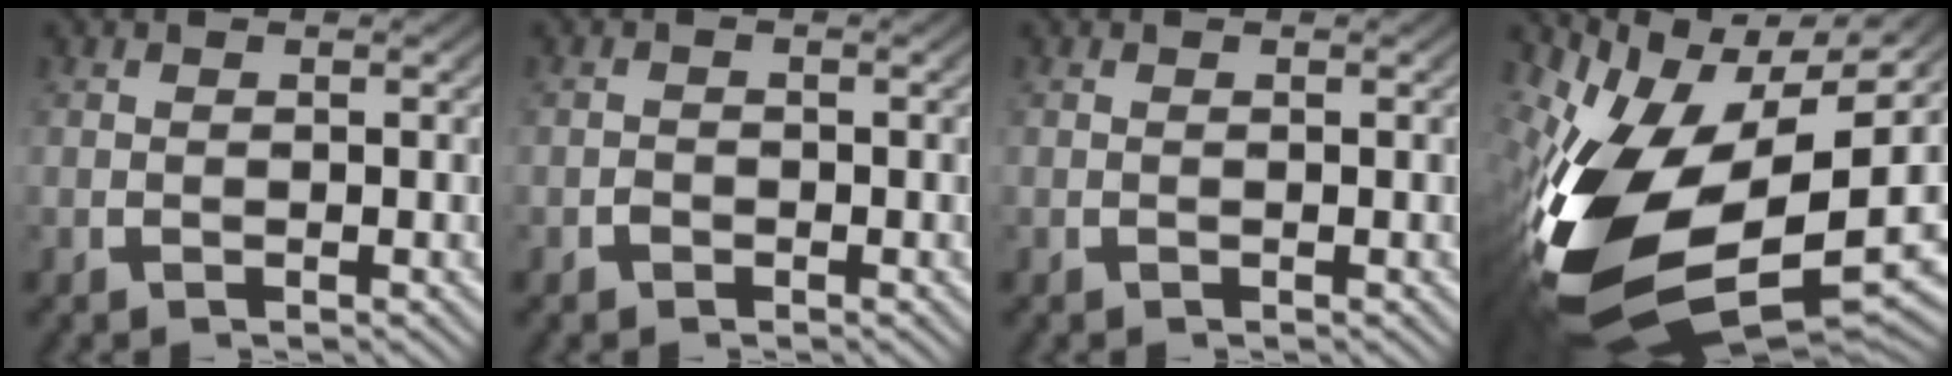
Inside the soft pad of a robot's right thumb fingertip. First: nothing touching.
{"total": 0.7, "force": [-0.6, 0.3, 0.1], "torque": [-0.002, -0.003, -0.013]}
{"total": 0.0}
{"total": 19.5, "force": [-2.5, 11.4, 15.7], "torque": [-0.329, -0.064, -0.007]}